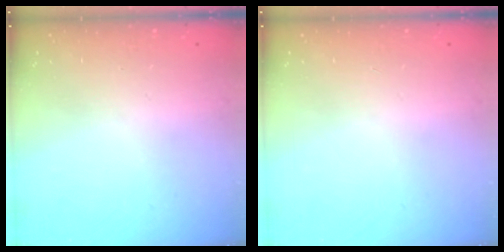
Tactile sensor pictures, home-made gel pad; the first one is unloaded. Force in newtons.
{"total": 0.0}